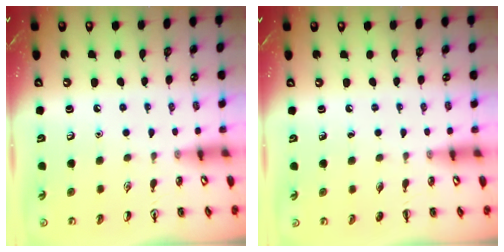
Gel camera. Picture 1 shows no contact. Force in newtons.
{"total": 0.0}